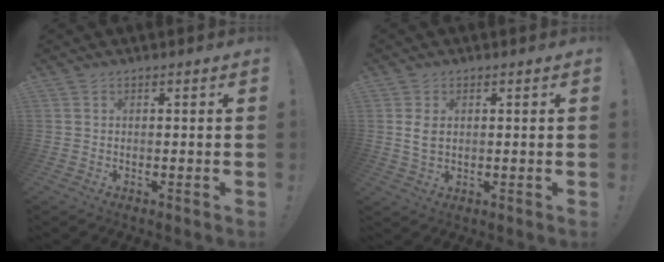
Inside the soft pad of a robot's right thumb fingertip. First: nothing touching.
{"total": 3.6, "force": [1.0, 2.2, 2.7], "torque": [-0.051, 0.000, 0.016]}